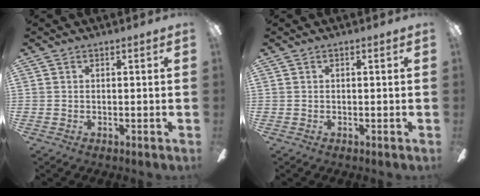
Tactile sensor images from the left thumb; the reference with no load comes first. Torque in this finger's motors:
{"motor_torque": [-0.01, 0.00, -0.01, 0.01, 0.00]}